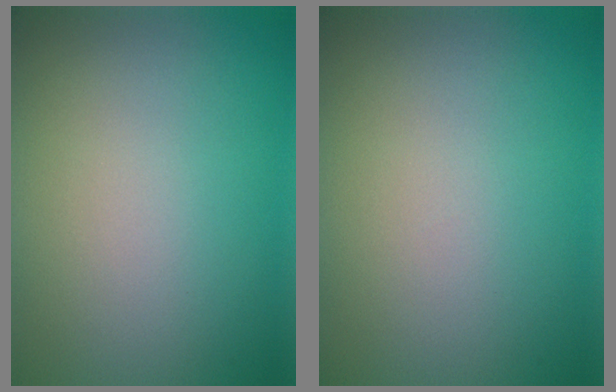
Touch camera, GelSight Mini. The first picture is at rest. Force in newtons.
{"total": 0.0}